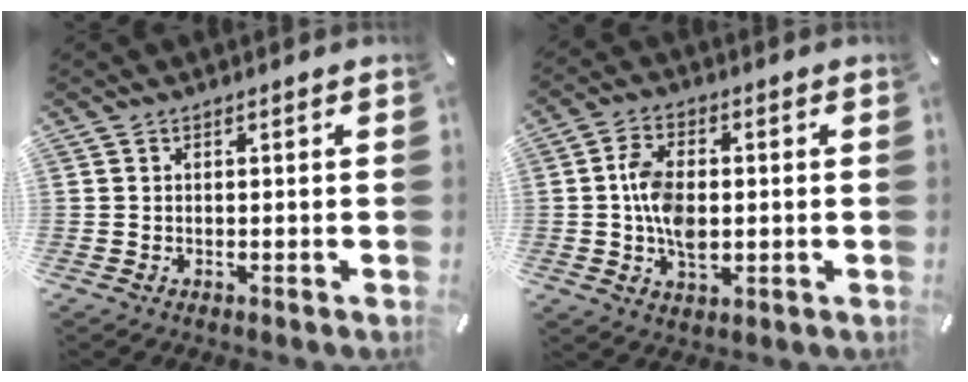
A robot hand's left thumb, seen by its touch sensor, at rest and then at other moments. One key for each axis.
{"total": 9.0, "fx": -0.4, "fy": 5.8, "fz": 6.9, "tx": -0.133, "ty": 0.001, "tz": -0.011}